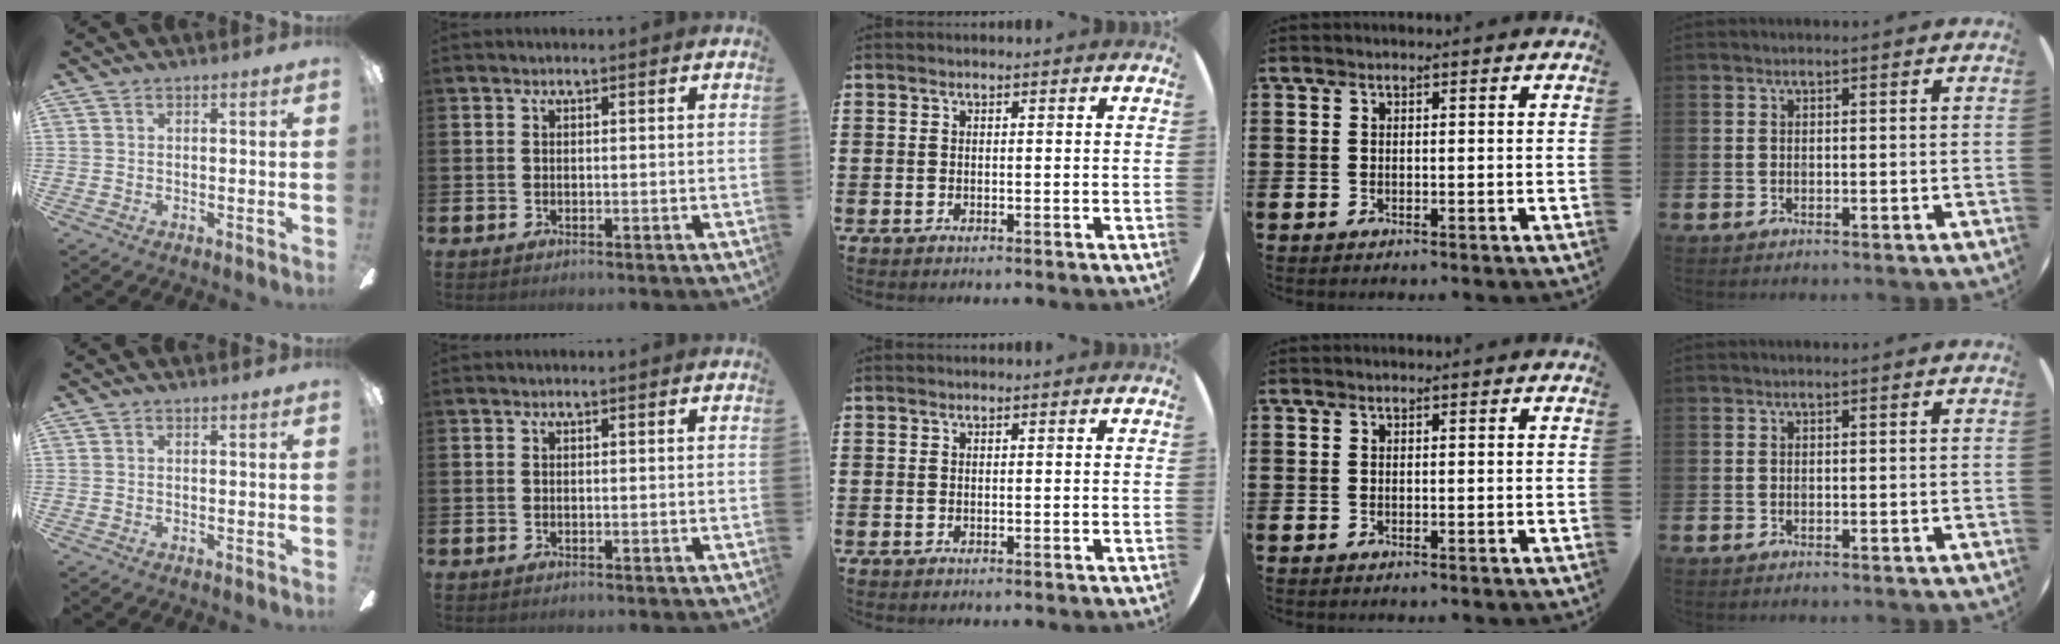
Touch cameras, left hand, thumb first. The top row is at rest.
{}